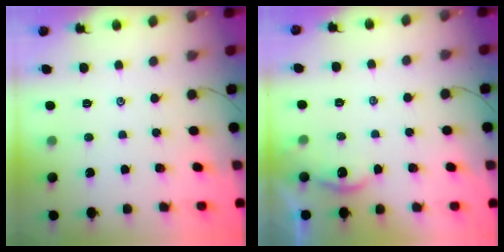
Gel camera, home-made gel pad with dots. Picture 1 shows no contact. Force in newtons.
{"total": 2.4, "press": 2.4, "slide": 0.1}